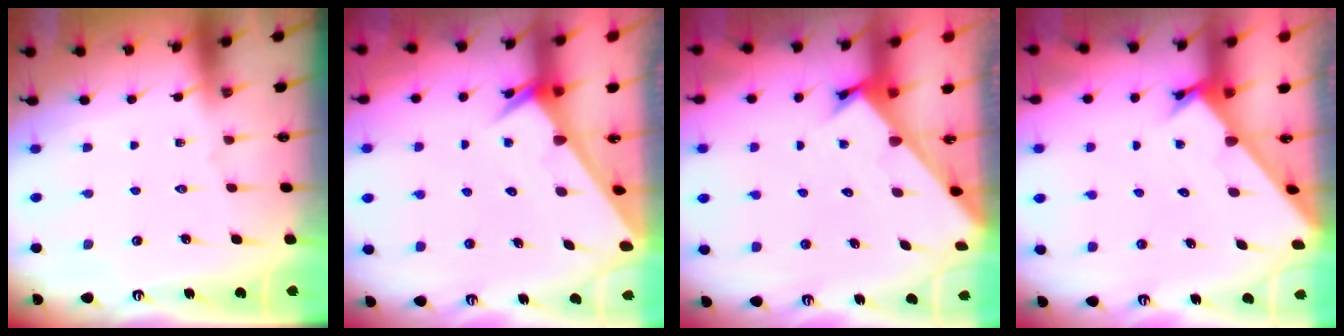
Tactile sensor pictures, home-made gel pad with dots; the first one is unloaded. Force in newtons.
{"total": 2.9, "press": 2.9, "slide": 0.0}
{"total": 2.3, "press": 2.3, "slide": 0.2}
{"total": 2.2, "press": 2.2, "slide": 0.2}